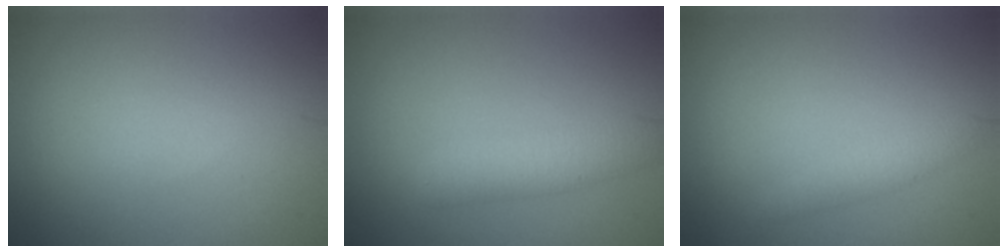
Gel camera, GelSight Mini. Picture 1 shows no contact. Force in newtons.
{"total": 2.8, "press": 2.8, "slide": 0.1}
{"total": 1.3, "press": 1.3, "slide": 0.1}